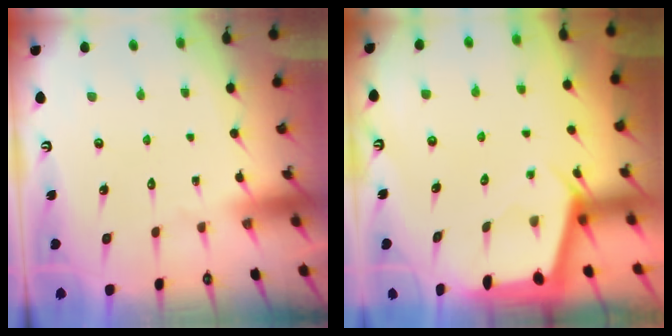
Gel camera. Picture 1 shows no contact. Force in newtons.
{"total": 2.3, "press": 2.3, "slide": 0.3}